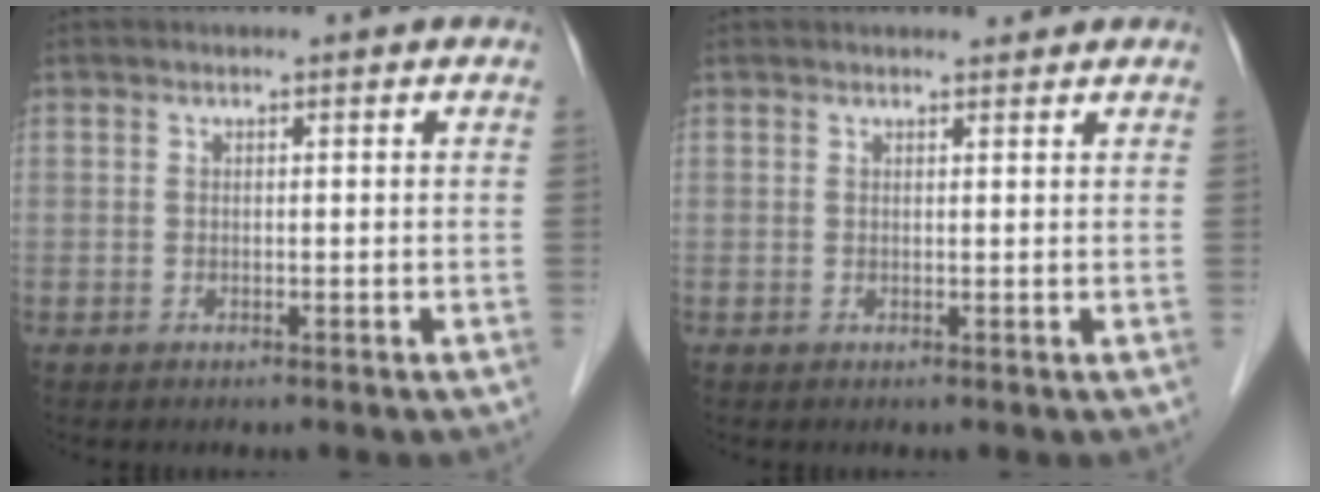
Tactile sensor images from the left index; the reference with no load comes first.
{"total": 1.8, "force": [1.7, 0.3, 0.5], "torque": [-0.009, 0.006, 0.024]}